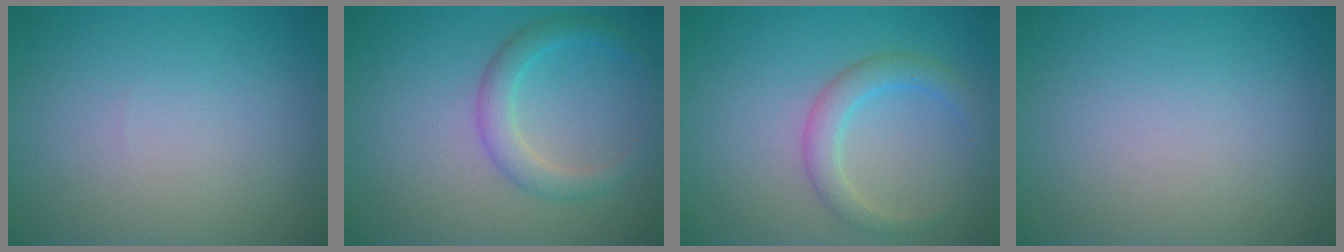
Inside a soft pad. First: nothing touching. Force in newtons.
{"total": 2.7, "press": 2.7, "slide": 0.1}
{"total": 2.7, "press": 2.7, "slide": 0.2}
{"total": 0.0}